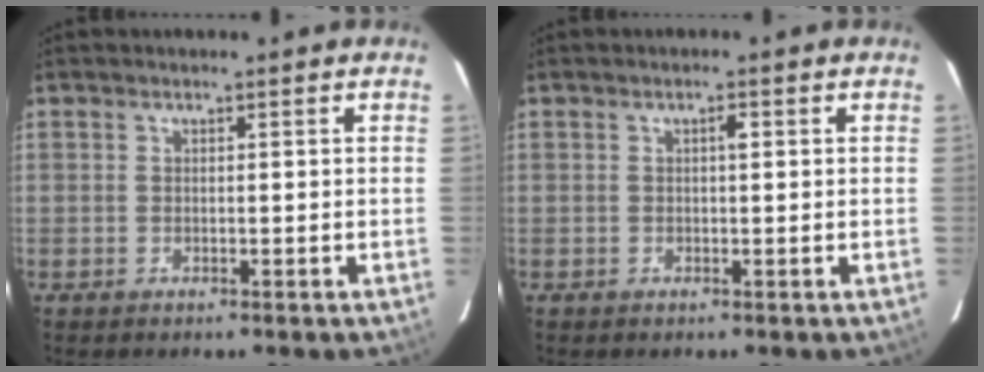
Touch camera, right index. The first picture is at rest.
{"total": 1.0, "force": [0.2, 0.2, 1.0], "torque": [-0.018, 0.003, 0.002]}